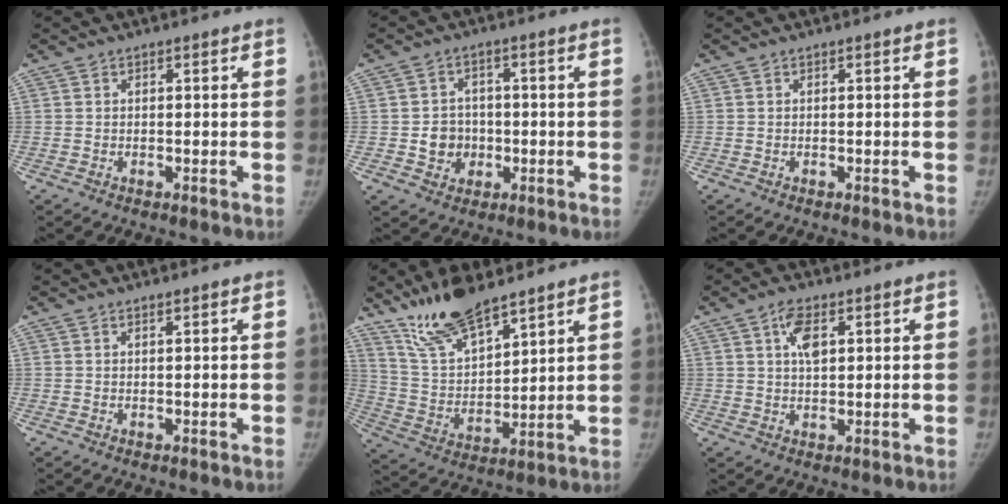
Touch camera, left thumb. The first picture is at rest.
{"total": 6.0, "force": [-0.9, 5.4, 2.4], "torque": [-0.013, 0.010, -0.013]}
{"total": 0.0}
{"total": 0.6, "force": [0.5, 0.1, 0.3], "torque": [-0.006, -0.003, 0.010]}
{"total": 14.2, "force": [11.2, 4.3, 7.6], "torque": [-0.121, -0.060, 0.222]}
{"total": 5.1, "force": [2.1, 2.5, 3.9], "torque": [-0.063, -0.002, 0.038]}